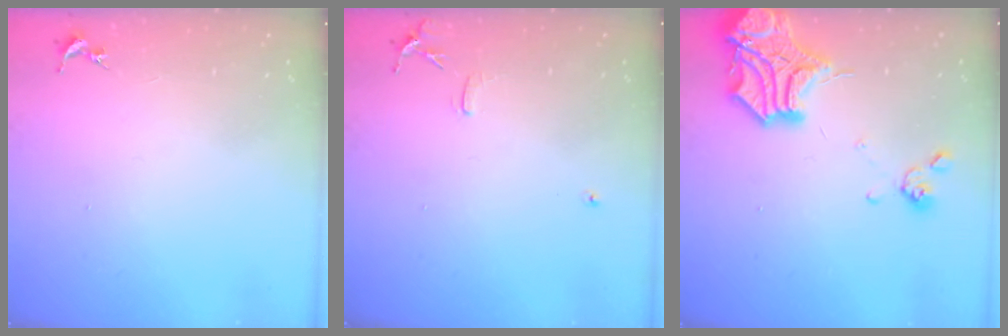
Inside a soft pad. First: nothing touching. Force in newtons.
{"total": 6.2, "press": 6.1, "slide": 0.7}
{"total": 19.9, "press": 19.8, "slide": 2.6}